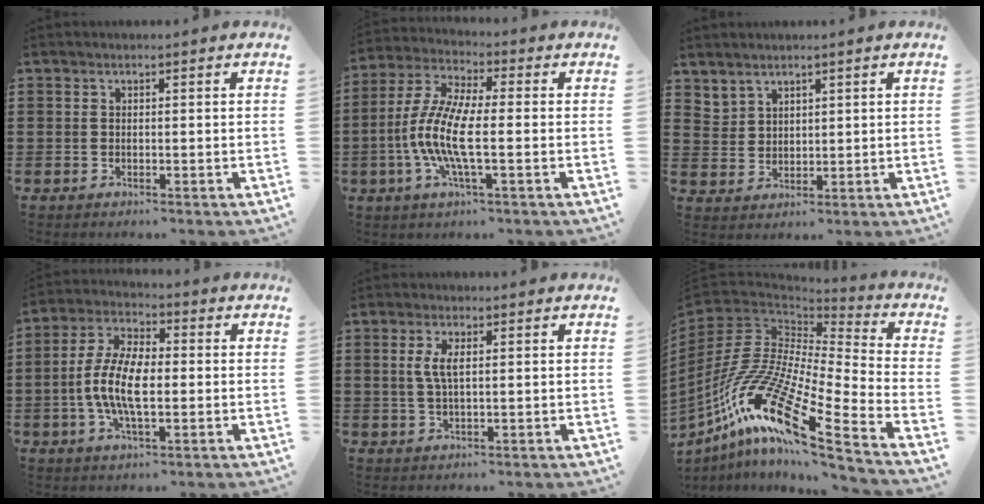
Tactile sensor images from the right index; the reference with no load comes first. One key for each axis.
{"total": 9.4, "fx": -2.2, "fy": 2.2, "fz": 8.9, "tx": -0.208, "ty": -0.018, "tz": -0.050}
{"total": 2.8, "fx": 2.5, "fy": 1.4, "fz": -0.1, "tx": -0.007, "ty": -0.001, "tz": 0.050}
{"total": 9.0, "fx": -1.6, "fy": 3.6, "fz": 8.1, "tx": -0.181, "ty": -0.007, "tz": -0.034}
{"total": 3.3, "fx": 0.7, "fy": 1.0, "fz": 3.1, "tx": -0.062, "ty": 0.006, "tz": 0.009}
{"total": 16.8, "fx": -9.6, "fy": 4.1, "fz": 13.1, "tx": -0.316, "ty": -0.018, "tz": -0.198}